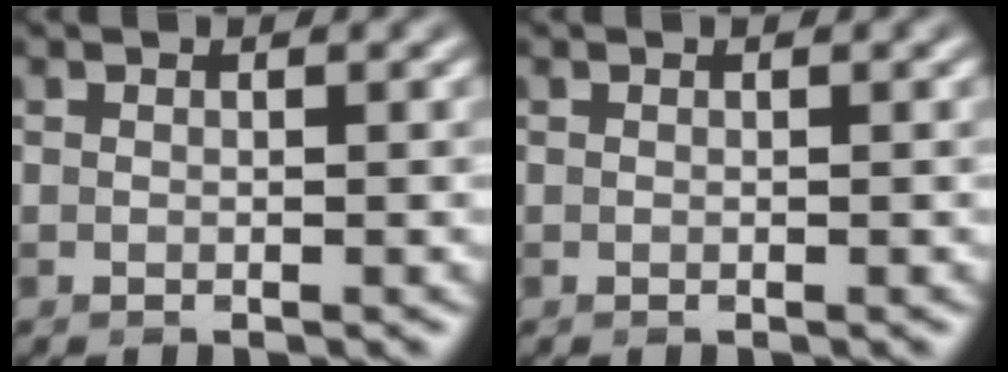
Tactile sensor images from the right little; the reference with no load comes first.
{"total": 0.0}